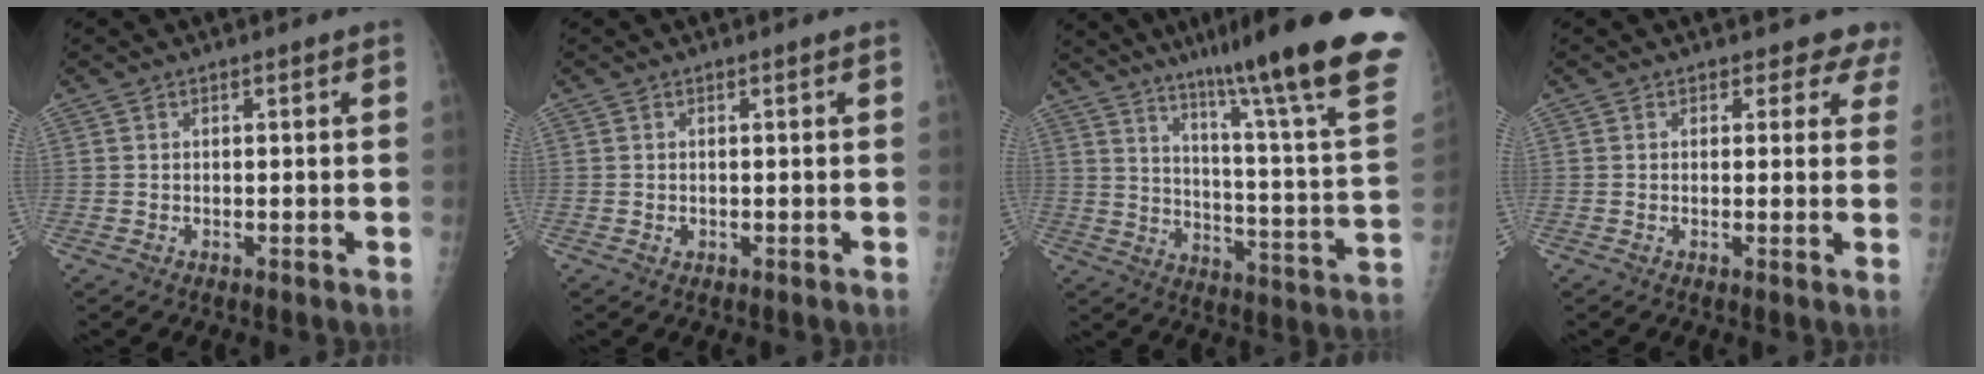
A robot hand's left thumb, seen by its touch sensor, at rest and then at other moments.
{"total": 0.6, "force": [0.0, 0.5, 0.3], "torque": [-0.001, 0.000, -0.001]}
{"total": 28.6, "force": [19.6, 2.0, 20.7], "torque": [-0.255, -0.092, 0.277]}
{"total": 3.8, "force": [3.2, 2.1, -0.1], "torque": [0.039, -0.015, 0.011]}